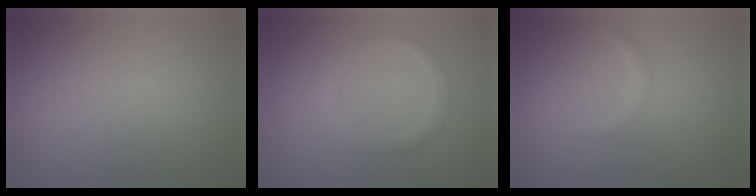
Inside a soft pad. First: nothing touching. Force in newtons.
{"total": 1.4, "press": 1.4, "slide": 0.2}
{"total": 0.9, "press": 0.9, "slide": 0.0}